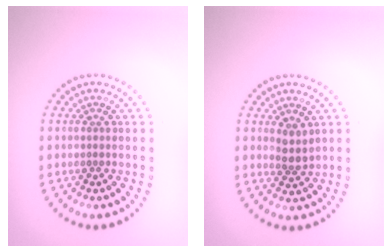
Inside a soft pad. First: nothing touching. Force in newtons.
{"total": 1.9, "press": 1.6, "slide": 1.0}